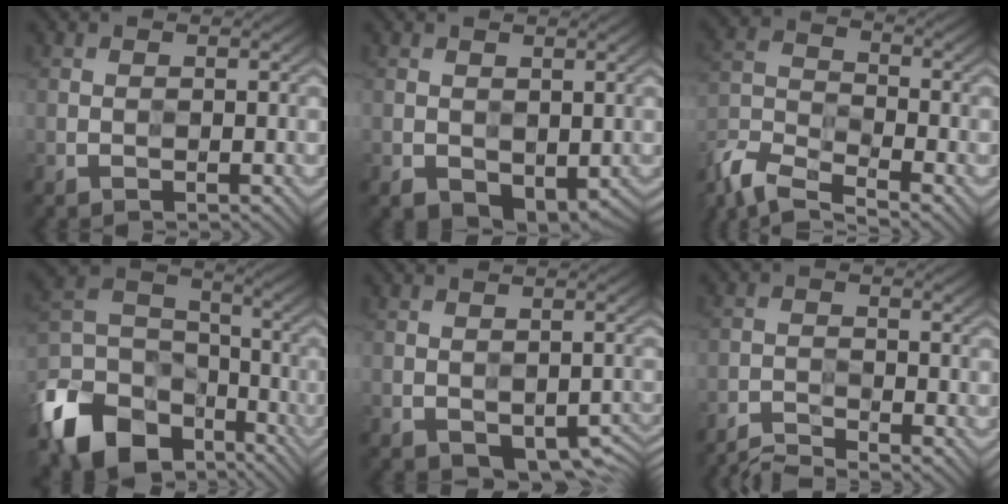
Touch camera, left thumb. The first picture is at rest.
{"total": 3.7, "force": [-1.1, 2.3, 2.7], "torque": [-0.047, -0.013, -0.015]}
{"total": 9.7, "force": [-7.8, 2.6, 5.0], "torque": [-0.114, -0.019, -0.163]}
{"total": 15.4, "force": [-9.6, 9.3, 7.6], "torque": [-0.220, -0.032, -0.175]}
{"total": 6.6, "force": [-3.2, 3.6, 4.5], "torque": [-0.061, -0.021, -0.031]}
{"total": 4.2, "force": [-4.0, 0.4, 1.2], "torque": [-0.025, -0.003, -0.085]}